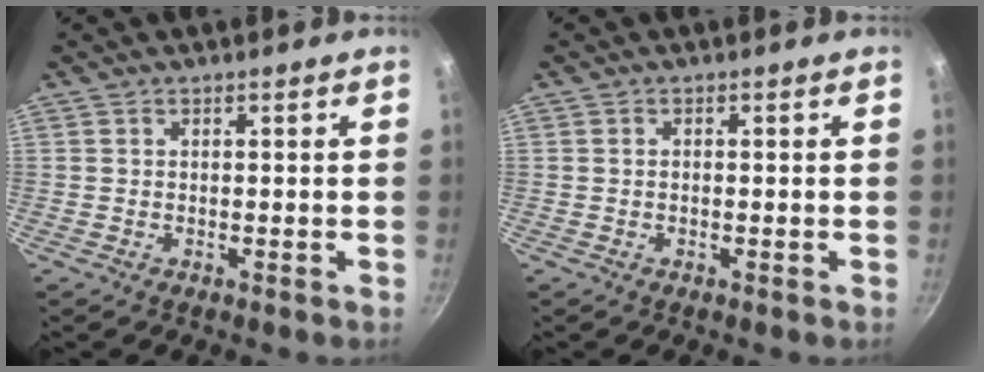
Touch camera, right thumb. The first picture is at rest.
{"total": 0.0}